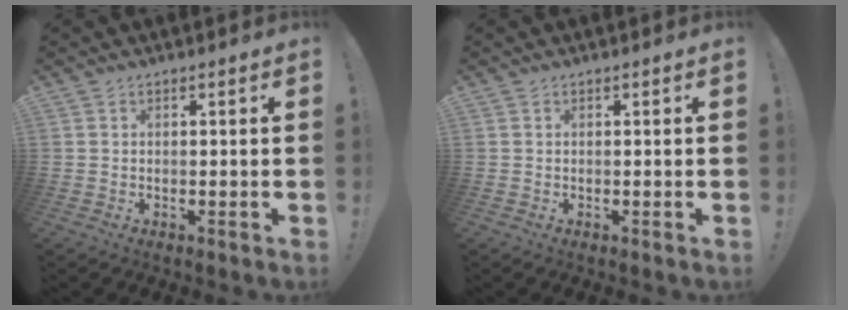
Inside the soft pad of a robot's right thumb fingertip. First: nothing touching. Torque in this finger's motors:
{"motor_torque": [0.00, 0.00, -0.01, -0.01, 0.00]}